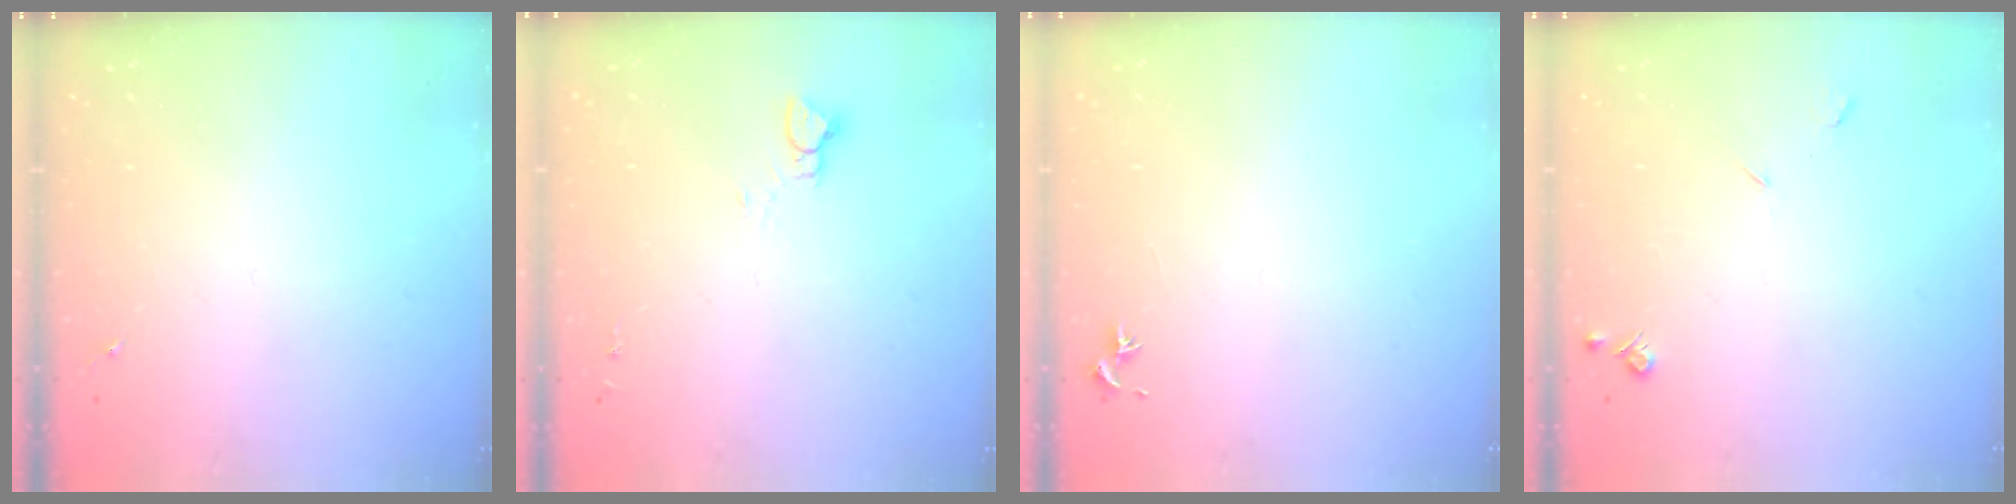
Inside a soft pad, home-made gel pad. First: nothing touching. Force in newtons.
{"total": 3.9, "press": 3.9, "slide": 0.4}
{"total": 0.8, "press": 0.7, "slide": 0.3}
{"total": 4.0, "press": 3.9, "slide": 0.7}